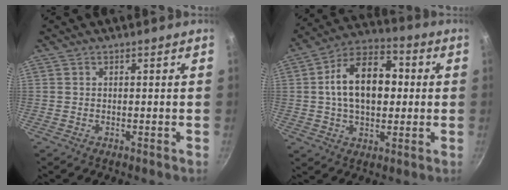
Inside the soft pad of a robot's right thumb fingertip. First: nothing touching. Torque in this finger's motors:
{"motor_torque": [-0.46, 2.12, 1.27, 0.26, 0.14]}